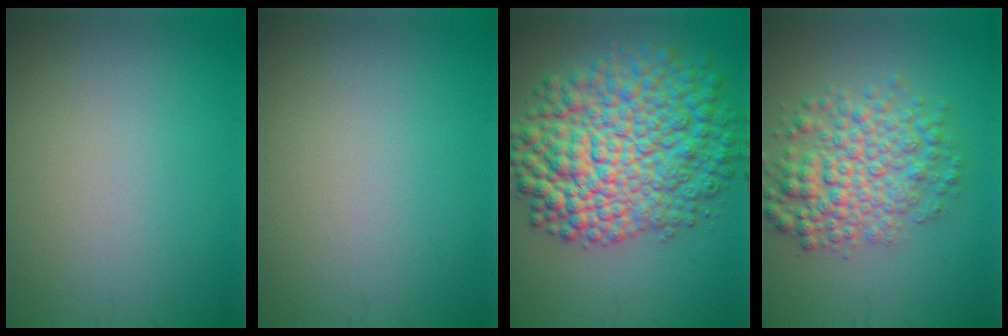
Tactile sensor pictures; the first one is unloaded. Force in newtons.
{"total": 0.0}
{"total": 12.2, "press": 12.2, "slide": 0.3}
{"total": 5.9, "press": 5.9, "slide": 0.1}